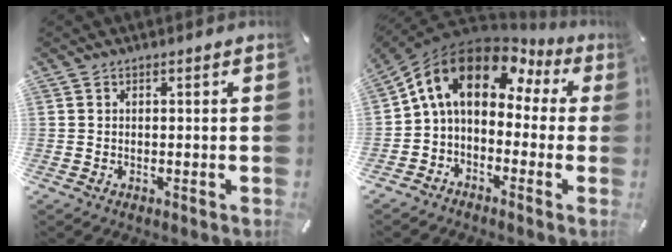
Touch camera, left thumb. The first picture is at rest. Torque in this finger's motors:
{"motor_torque": [-0.11, 2.59, 1.73, -1.04, 0.72]}